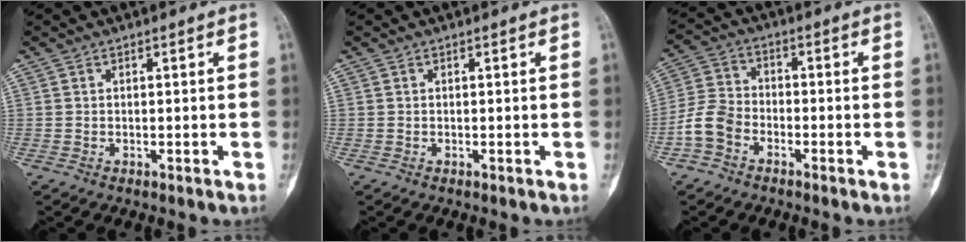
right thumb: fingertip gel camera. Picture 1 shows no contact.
{"total": 0.0}
{"total": 6.7, "force": [-3.1, 4.7, 3.6], "torque": [-0.067, 0.024, -0.071]}